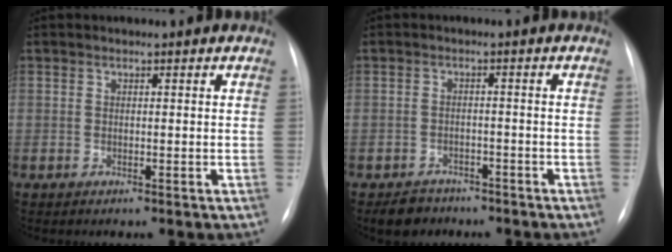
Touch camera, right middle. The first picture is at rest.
{"total": 4.2, "force": [-3.3, 2.5, 0.6], "torque": [-0.013, 0.003, -0.048]}